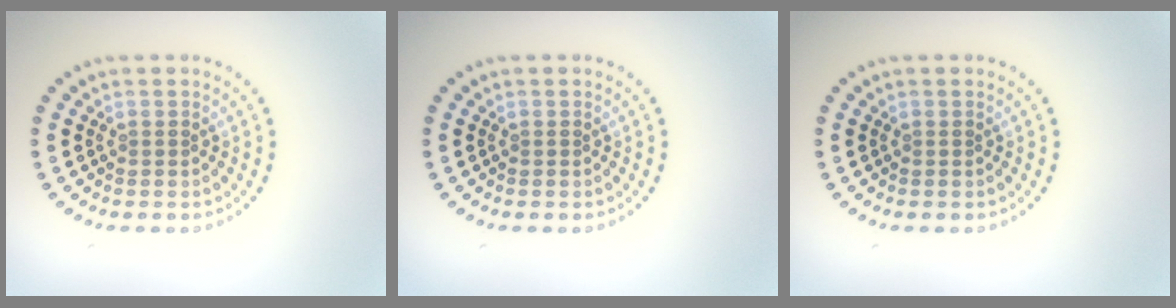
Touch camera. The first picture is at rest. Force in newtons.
{"total": 0.0}
{"total": 0.0}